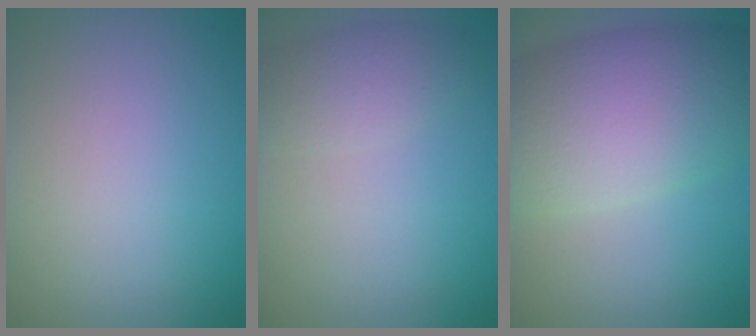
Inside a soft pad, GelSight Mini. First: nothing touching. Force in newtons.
{"total": 2.4, "press": 2.4, "slide": 0.1}
{"total": 9.6, "press": 9.6, "slide": 0.4}